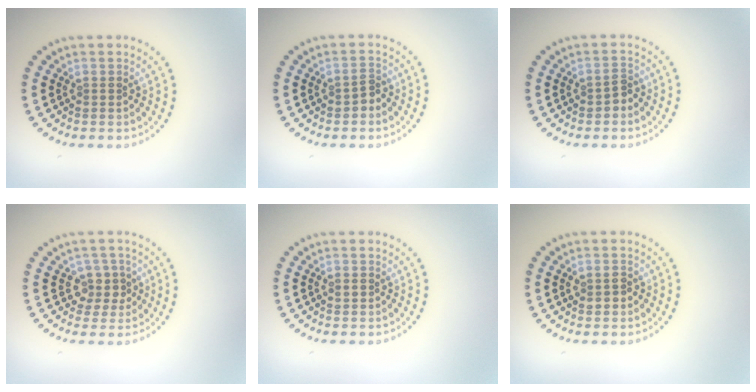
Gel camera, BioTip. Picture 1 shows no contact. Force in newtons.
{"total": 1.2, "press": 1.1, "slide": 0.4}
{"total": 1.2, "press": 1.1, "slide": 0.4}
{"total": 2.3, "press": 2.0, "slide": 1.1}
{"total": 0.9, "press": 0.9, "slide": 0.1}
{"total": 1.5, "press": 1.5, "slide": 0.0}